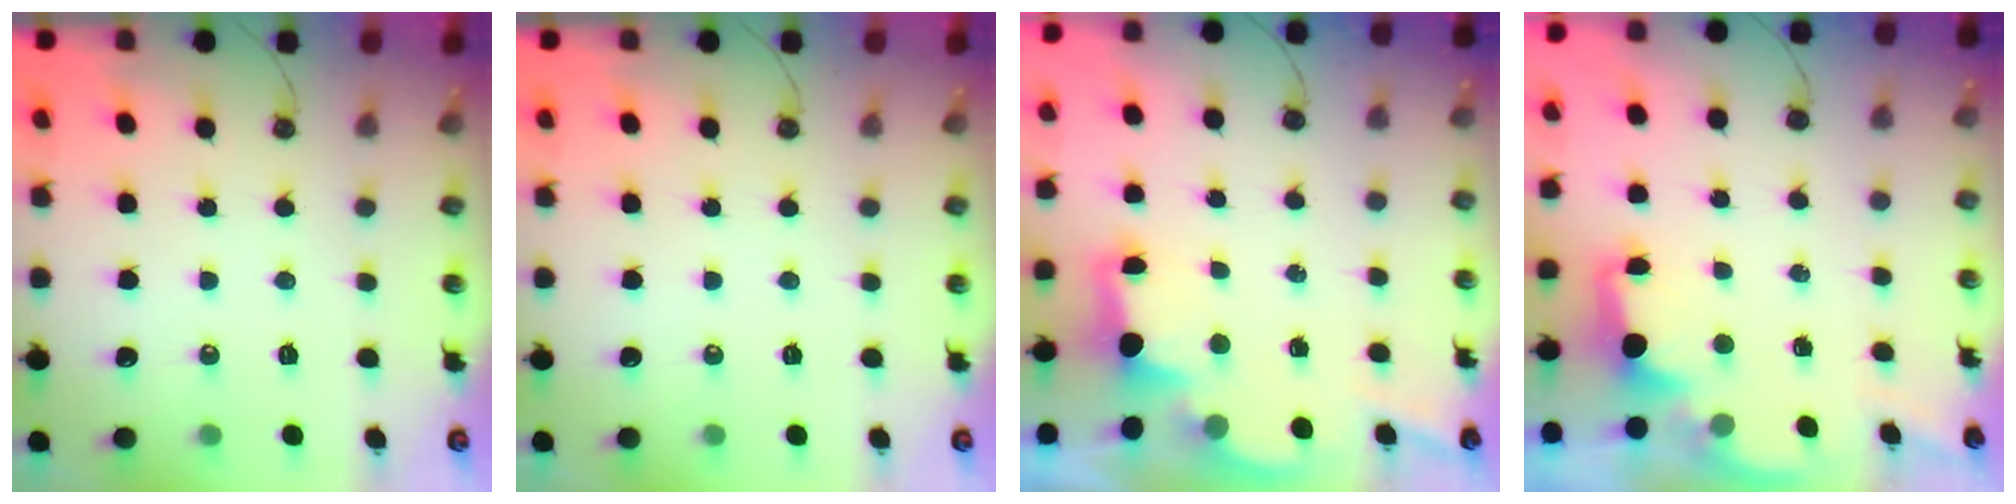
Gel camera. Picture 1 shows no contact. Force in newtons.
{"total": 0.0}
{"total": 2.6, "press": 2.5, "slide": 0.7}
{"total": 2.0, "press": 1.8, "slide": 0.8}